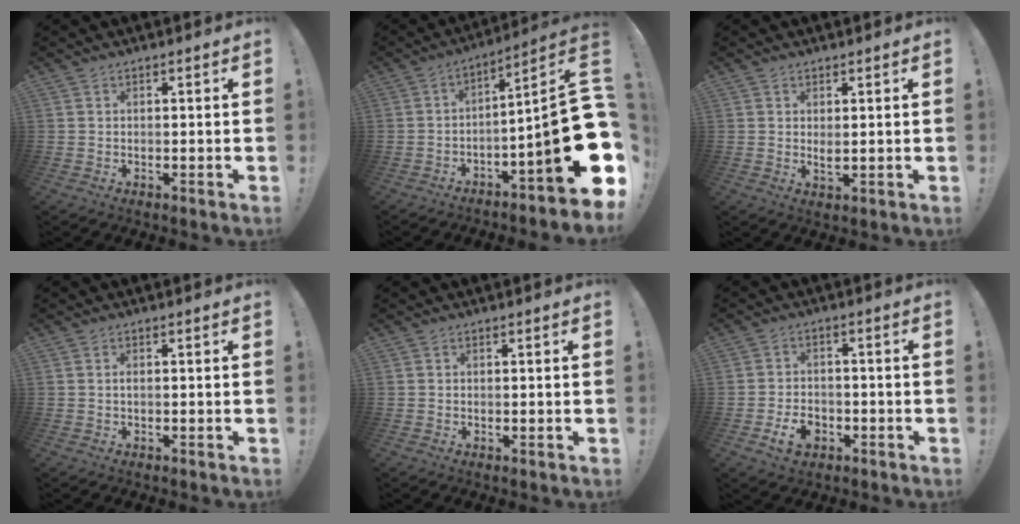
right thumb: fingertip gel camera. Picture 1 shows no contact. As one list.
[{"total": 17.9, "force": [-4.2, 2.7, 17.2], "torque": [-0.244, 0.002, -0.069]}, {"total": 2.0, "force": [1.3, 0.8, 1.4], "torque": [-0.015, -0.011, 0.021]}, {"total": 0.5, "force": [-0.1, 0.1, 0.5], "torque": [-0.011, 0.002, -0.003]}, {"total": 0.5, "force": [0.4, 0.2, -0.1], "torque": [0.009, 0.000, 0.006]}, {"total": 6.5, "force": [-3.0, 4.8, 3.3], "torque": [-0.051, 0.014, -0.054]}]